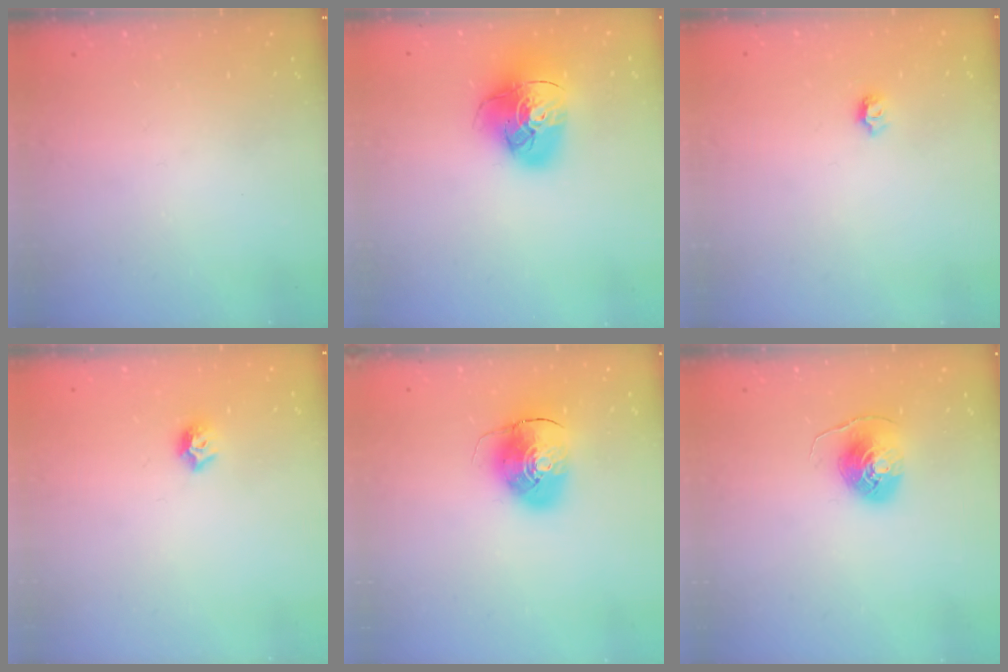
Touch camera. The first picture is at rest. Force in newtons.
{"total": 15.5, "press": 15.4, "slide": 1.8}
{"total": 5.5, "press": 5.5, "slide": 0.5}
{"total": 6.4, "press": 6.4, "slide": 0.8}
{"total": 9.7, "press": 9.6, "slide": 1.4}
{"total": 8.1, "press": 8.1, "slide": 0.4}